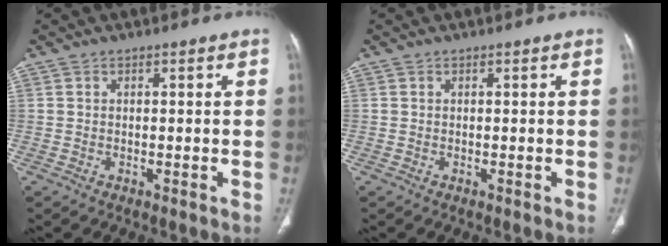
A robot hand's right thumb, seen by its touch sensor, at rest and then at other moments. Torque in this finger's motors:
{"motor_torque": [-0.04, 0.07, -0.01, 0.01, 0.00]}